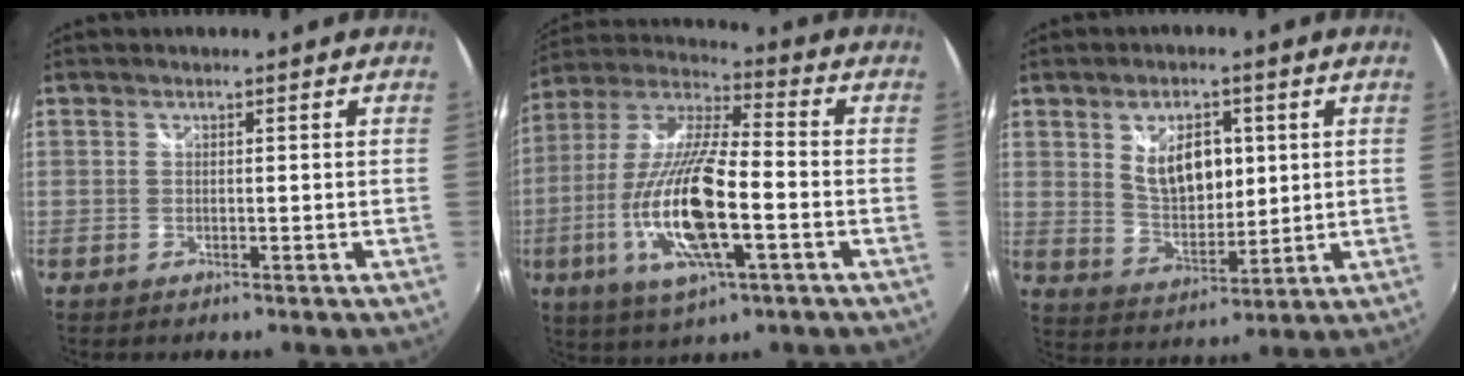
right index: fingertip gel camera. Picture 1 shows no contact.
{"total": 19.9, "force": [-5.7, 5.4, 18.2], "torque": [-0.369, -0.021, -0.108]}
{"total": 9.4, "force": [2.7, 5.3, 7.3], "torque": [-0.121, 0.001, 0.058]}